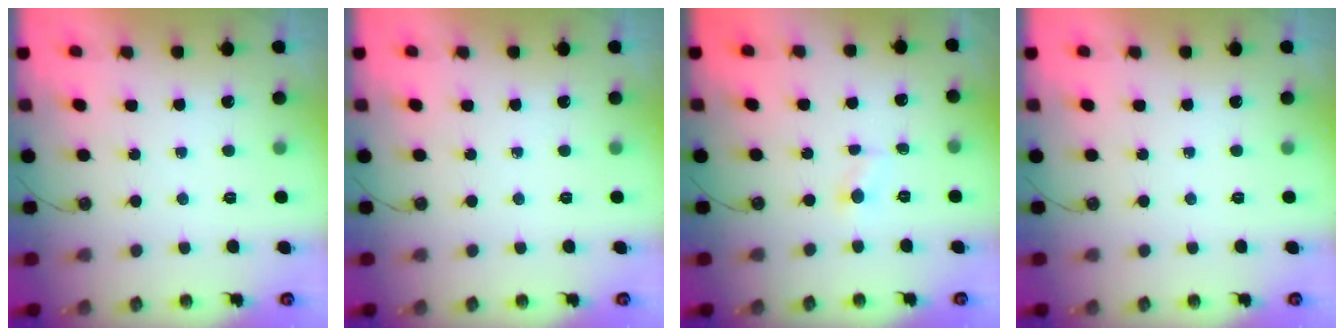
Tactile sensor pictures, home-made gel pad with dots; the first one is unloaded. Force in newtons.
{"total": 0.0}
{"total": 1.8, "press": 1.8, "slide": 0.2}
{"total": 0.0}